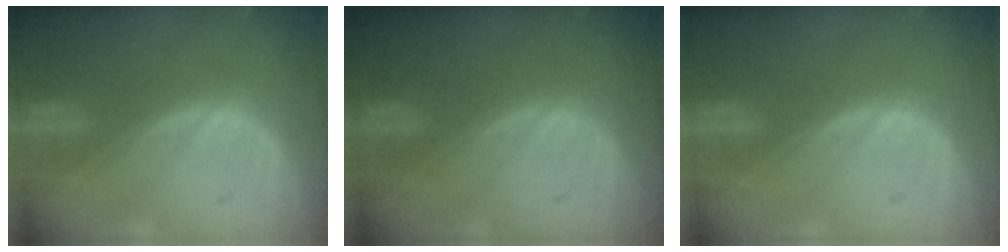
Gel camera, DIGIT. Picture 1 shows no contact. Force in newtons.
{"total": 0.0}
{"total": 0.0}